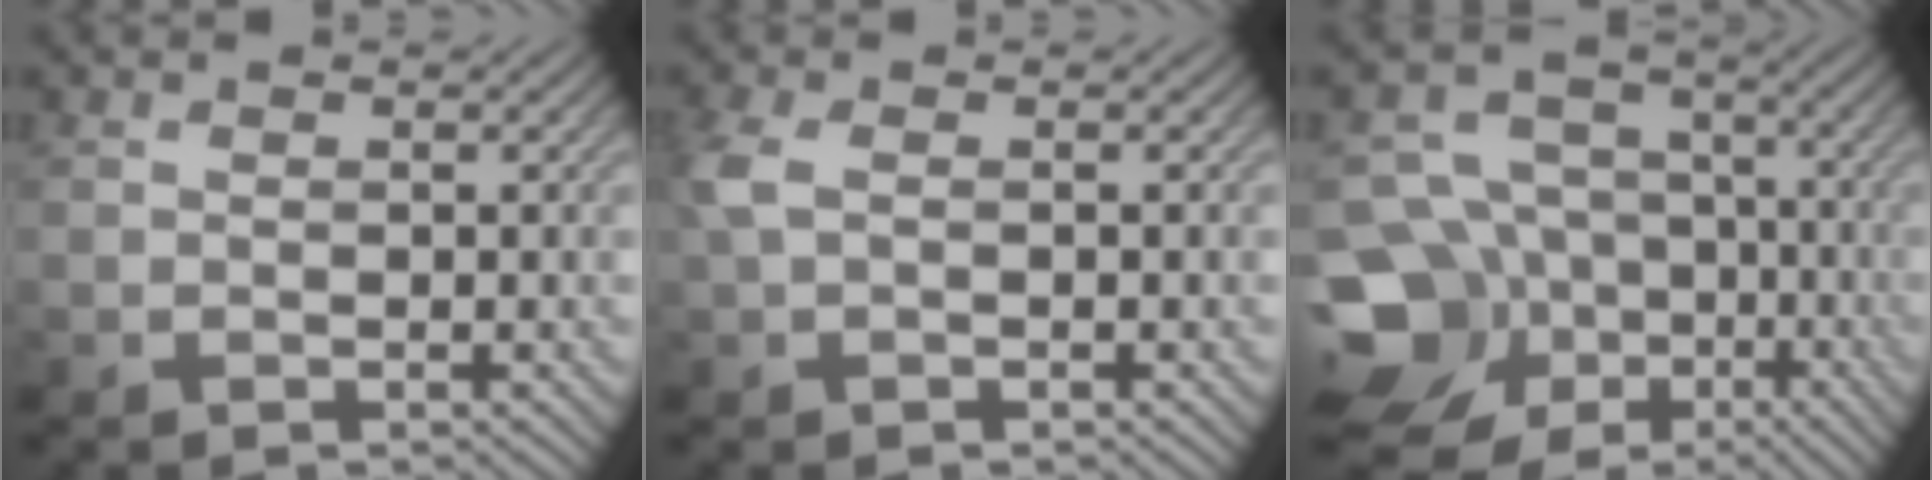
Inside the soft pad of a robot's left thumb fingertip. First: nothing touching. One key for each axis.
{"total": 2.1, "fx": 0.2, "fy": 0.8, "fz": 1.9, "tx": -0.055, "ty": 0.006, "tz": -0.001}
{"total": 17.5, "fx": -7.8, "fy": 14.3, "fz": 6.3, "tx": -0.194, "ty": -0.033, "tz": -0.128}